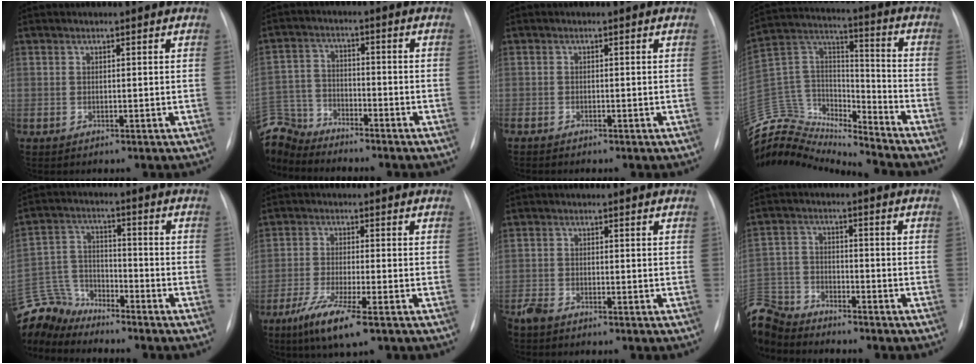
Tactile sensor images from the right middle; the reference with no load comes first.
{"total": 9.3, "force": [-9.1, 2.1, 0.4], "torque": [-0.023, 0.011, -0.181]}
{"total": 1.2, "force": [-1.0, 0.1, 0.6], "torque": [-0.009, -0.003, -0.012]}
{"total": 18.8, "force": [-18.5, 2.0, 2.8], "torque": [-0.052, 0.059, -0.328]}
{"total": 10.0, "force": [-9.8, 2.2, 0.6], "torque": [-0.022, 0.016, -0.195]}
{"total": 7.6, "force": [-4.4, 0.3, 6.2], "torque": [-0.126, -0.022, -0.081]}
{"total": 2.6, "force": [-2.3, 0.6, 1.0], "torque": [-0.023, -0.005, -0.046]}
{"total": 12.3, "force": [-11.4, 3.9, 2.7], "torque": [-0.081, 0.011, -0.216]}